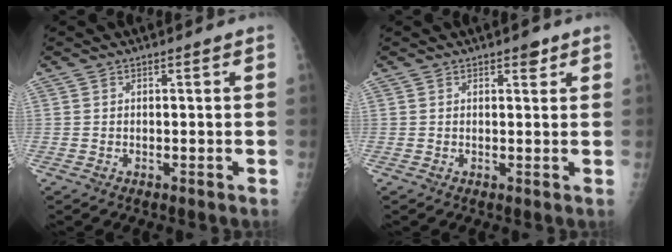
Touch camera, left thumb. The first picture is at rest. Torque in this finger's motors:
{"motor_torque": [3.00, 2.01, 0.18, -0.03, 0.07]}